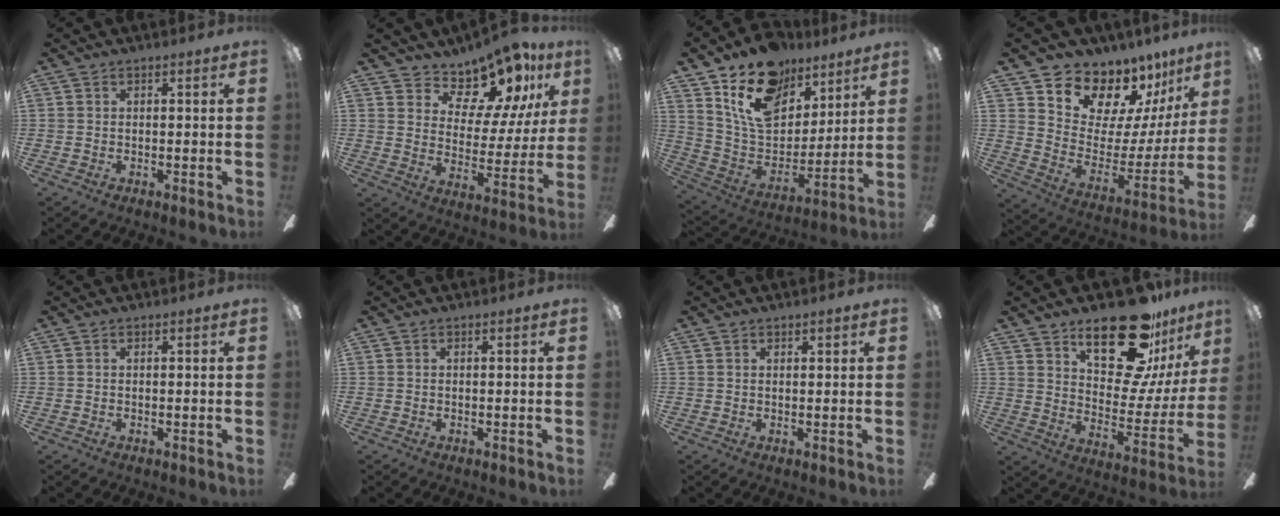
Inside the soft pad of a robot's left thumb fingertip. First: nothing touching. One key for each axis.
{"total": 13.5, "fx": 11.3, "fy": 5.9, "fz": 4.4, "tx": -0.077, "ty": -0.095, "tz": 0.205}
{"total": 19.3, "fx": 12.1, "fy": 11.7, "fz": 9.4, "tx": -0.170, "ty": -0.060, "tz": 0.223}
{"total": 14.0, "fx": 12.3, "fy": 6.0, "fz": 2.7, "tx": -0.057, "ty": -0.125, "tz": 0.221}
{"total": 0.0}
{"total": 0.0}
{"total": 0.9, "fx": 0.7, "fy": 0.4, "fz": 0.3, "tx": -0.006, "ty": 0.002, "tz": 0.014}
{"total": 22.9, "fx": 15.6, "fy": 9.5, "fz": 13.9, "tx": -0.201, "ty": -0.102, "tz": 0.263}